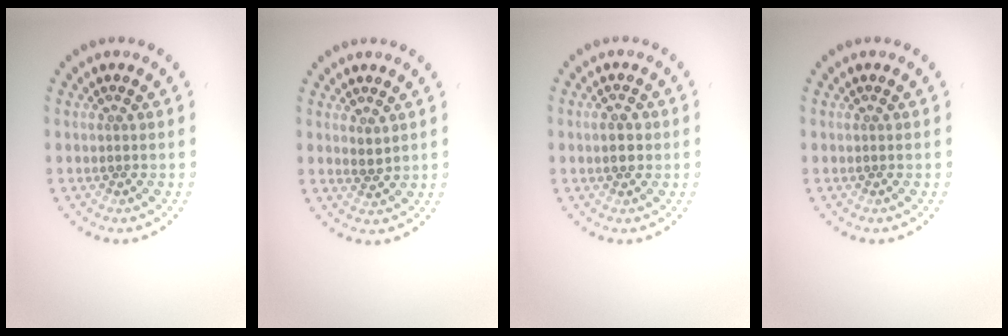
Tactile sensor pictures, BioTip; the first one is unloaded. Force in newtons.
{"total": 1.1, "press": 1.0, "slide": 0.6}
{"total": 2.2, "press": 2.2, "slide": 0.2}
{"total": 0.0}